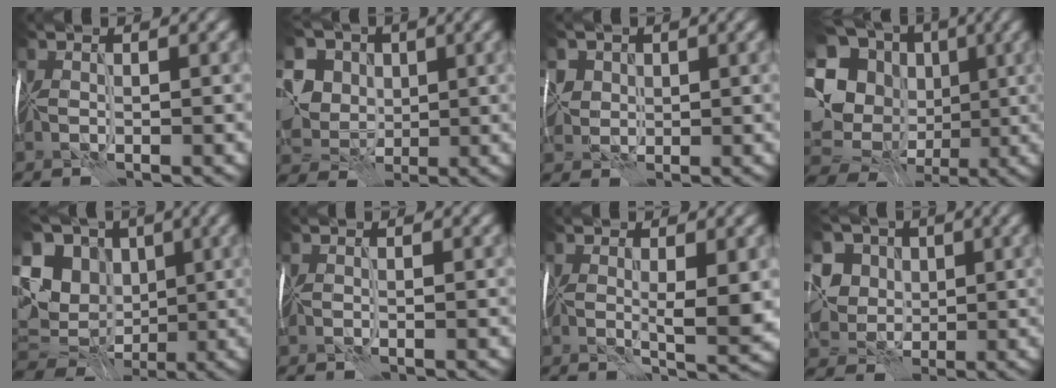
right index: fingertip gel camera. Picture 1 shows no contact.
{"total": 8.0, "force": [2.2, 6.8, 3.6], "torque": [-0.077, 0.022, 0.020]}
{"total": 3.2, "force": [1.4, 2.8, 0.5], "torque": [-0.017, 0.004, 0.024]}
{"total": 16.8, "force": [-0.1, 15.2, 7.2], "torque": [-0.179, 0.015, 0.002]}
{"total": 14.5, "force": [2.3, 12.3, 7.3], "torque": [-0.168, 0.013, 0.026]}
{"total": 0.0}
{"total": 3.2, "force": [0.3, 0.6, 3.1], "torque": [-0.047, -0.004, 0.008]}
{"total": 6.4, "force": [2.2, 5.6, 2.4], "torque": [-0.058, 0.016, 0.021]}